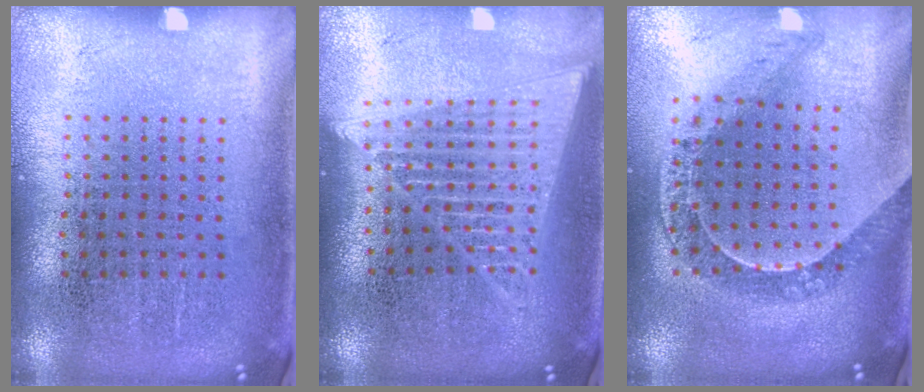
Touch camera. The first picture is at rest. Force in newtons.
{"total": 1.8, "press": 1.6, "slide": 0.9}
{"total": 1.2, "press": 1.2, "slide": 0.2}